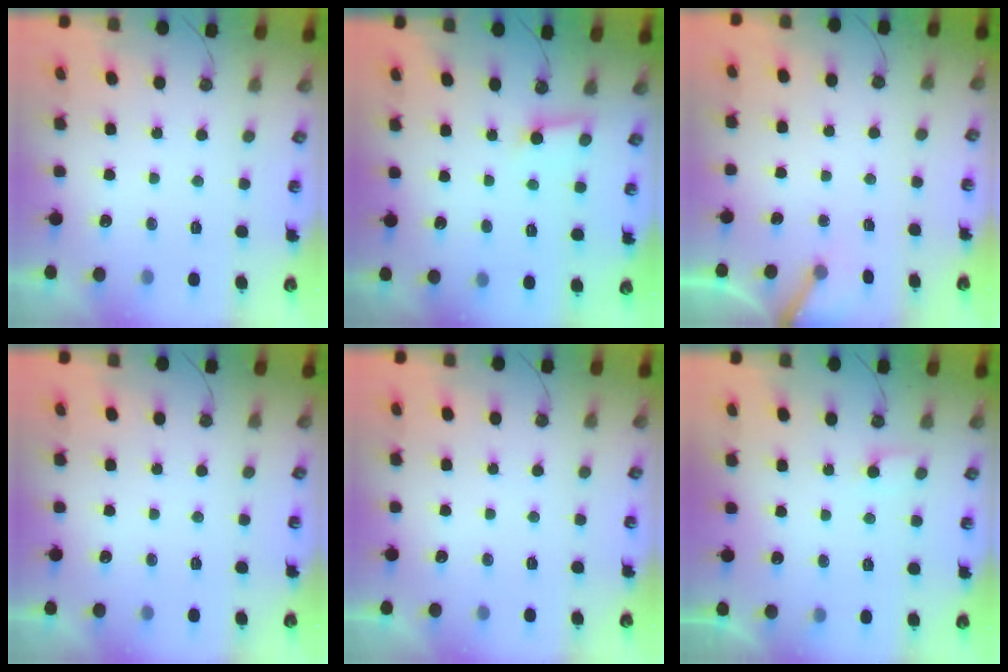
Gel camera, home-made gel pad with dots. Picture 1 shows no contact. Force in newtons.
{"total": 3.0, "press": 3.0, "slide": 0.4}
{"total": 4.3, "press": 4.3, "slide": 0.2}
{"total": 0.0}
{"total": 0.0}
{"total": 5.0, "press": 5.0, "slide": 0.4}